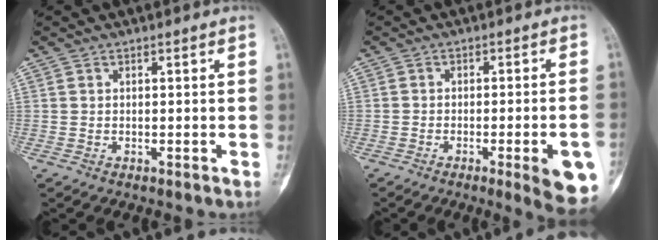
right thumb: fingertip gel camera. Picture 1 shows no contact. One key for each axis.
{"total": 10.1, "fx": -4.1, "fy": 1.8, "fz": 9.1, "tx": -0.106, "ty": 0.006, "tz": -0.046}